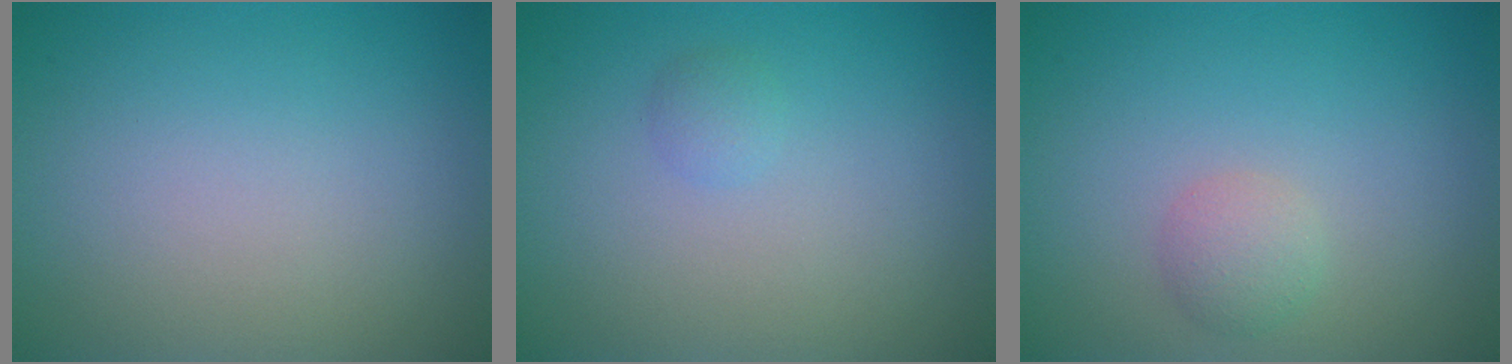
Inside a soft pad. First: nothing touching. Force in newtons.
{"total": 0.9, "press": 0.8, "slide": 0.0}
{"total": 1.7, "press": 1.7, "slide": 0.2}